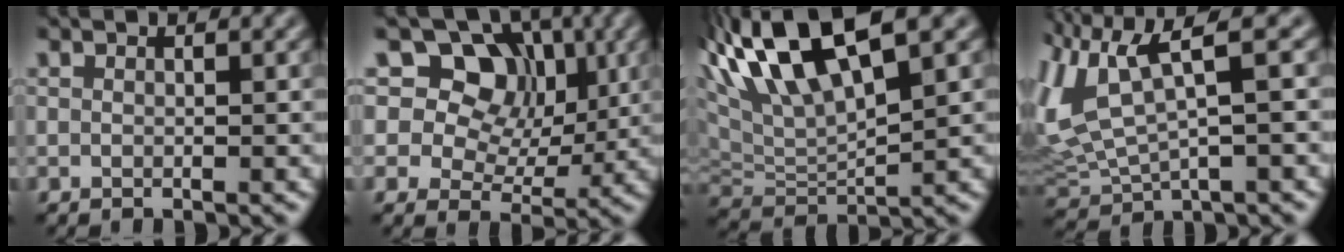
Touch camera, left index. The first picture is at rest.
{"total": 10.3, "force": [4.8, 7.5, 5.3], "torque": [-0.075, 0.013, 0.067]}
{"total": 9.5, "force": [5.4, 3.1, 7.1], "torque": [-0.141, 0.019, 0.097]}
{"total": 7.7, "force": [2.8, 3.0, 6.4], "torque": [-0.157, 0.005, 0.058]}